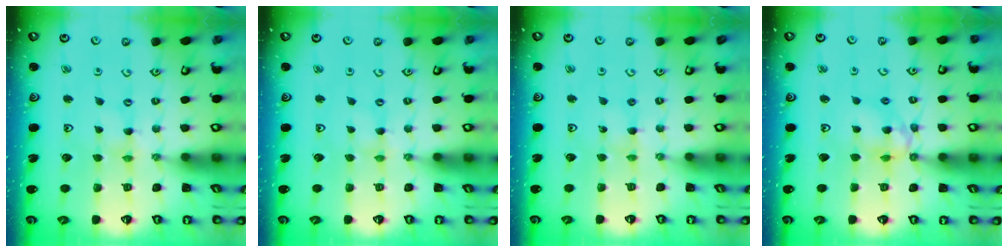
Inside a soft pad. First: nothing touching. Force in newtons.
{"total": 0.0}
{"total": 3.1, "press": 3.1, "slide": 0.4}
{"total": 10.9, "press": 10.9, "slide": 1.0}